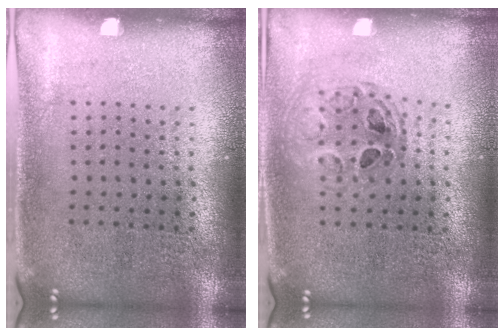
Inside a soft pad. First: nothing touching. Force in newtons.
{"total": 0.8, "press": 0.8, "slide": 0.1}